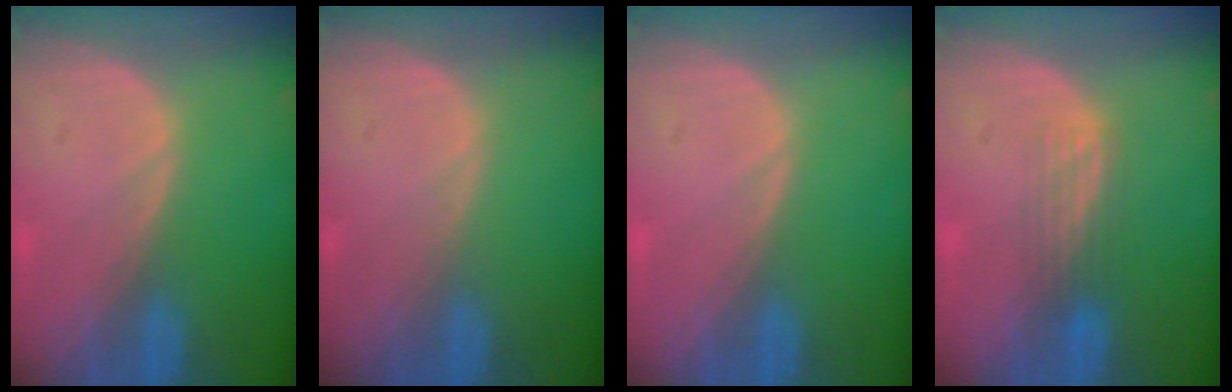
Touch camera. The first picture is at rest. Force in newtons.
{"total": 0.0}
{"total": 0.0}
{"total": 2.9, "press": 2.7, "slide": 1.2}